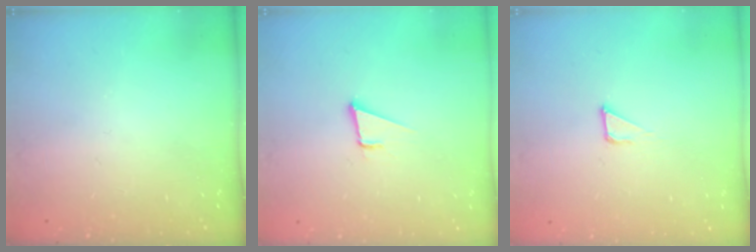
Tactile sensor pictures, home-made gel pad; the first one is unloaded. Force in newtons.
{"total": 3.4, "press": 2.6, "slide": 2.2}
{"total": 2.8, "press": 2.8, "slide": 0.1}